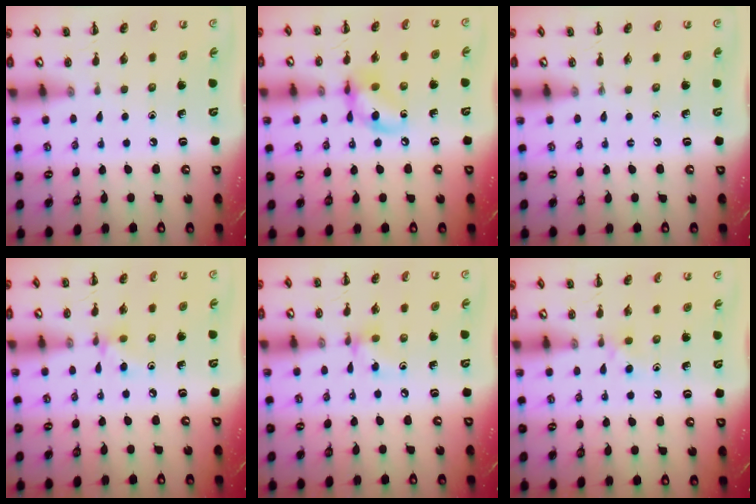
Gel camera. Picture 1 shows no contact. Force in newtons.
{"total": 10.4, "press": 10.3, "slide": 1.4}
{"total": 0.0}
{"total": 4.7, "press": 4.4, "slide": 1.7}
{"total": 5.9, "press": 5.7, "slide": 1.5}
{"total": 2.8, "press": 2.6, "slide": 1.2}